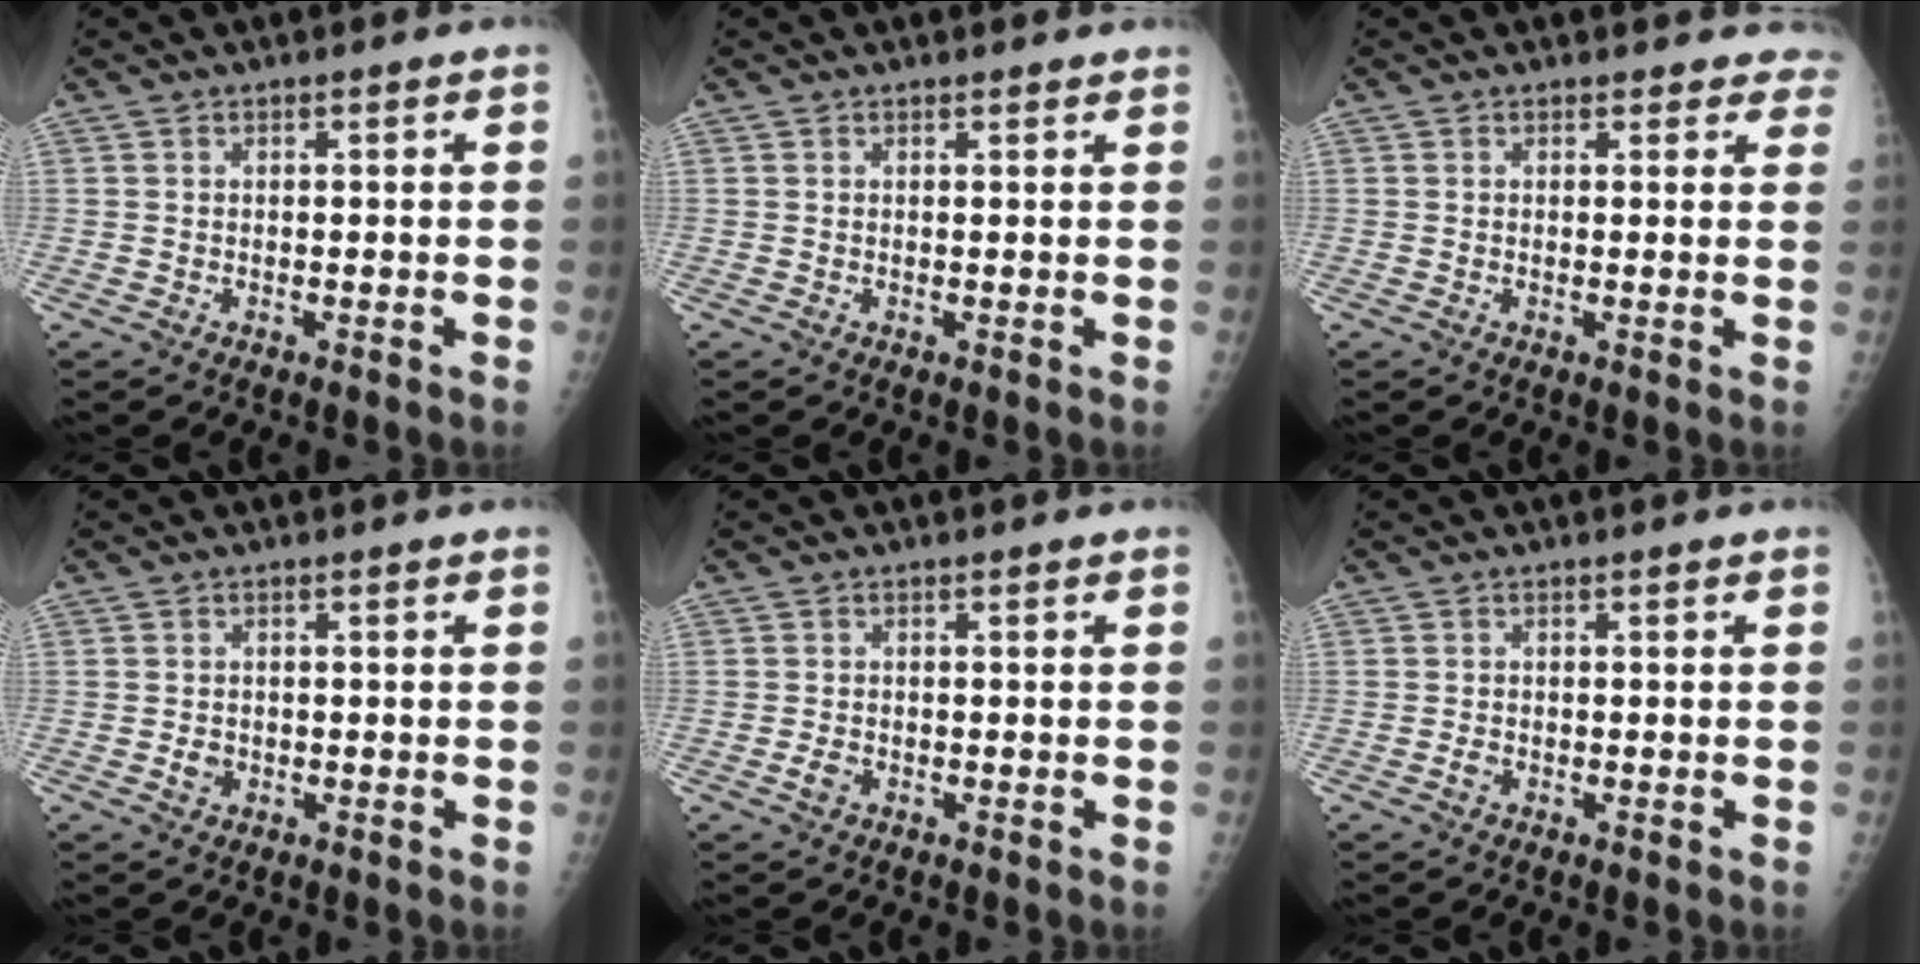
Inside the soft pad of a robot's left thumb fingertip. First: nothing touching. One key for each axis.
{"total": 0.8, "fx": 0.7, "fy": 0.3, "fz": 0.2, "tx": -0.002, "ty": -0.004, "tz": 0.009}
{"total": 4.1, "fx": 3.5, "fy": 2.0, "fz": -0.3, "tx": 0.041, "ty": -0.015, "tz": 0.013}
{"total": 1.9, "fx": -0.6, "fy": 1.5, "fz": 0.9, "tx": -0.005, "ty": 0.003, "tz": -0.009}
{"total": 1.8, "fx": -0.9, "fy": 1.2, "fz": 1.0, "tx": -0.017, "ty": 0.002, "tz": -0.017}
{"total": 1.1, "fx": -0.7, "fy": 0.7, "fz": 0.6, "tx": -0.009, "ty": 0.001, "tz": -0.013}